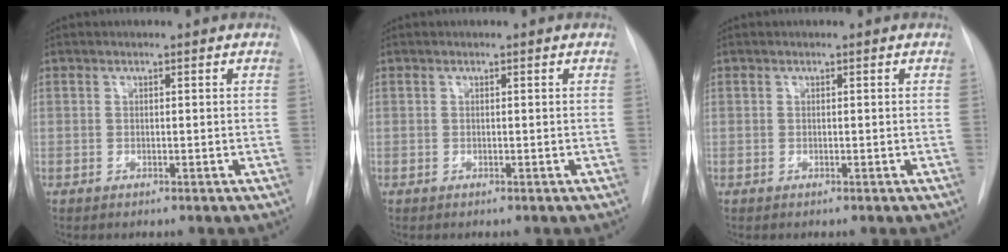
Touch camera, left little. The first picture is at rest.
{"total": 0.0}
{"total": 0.0}